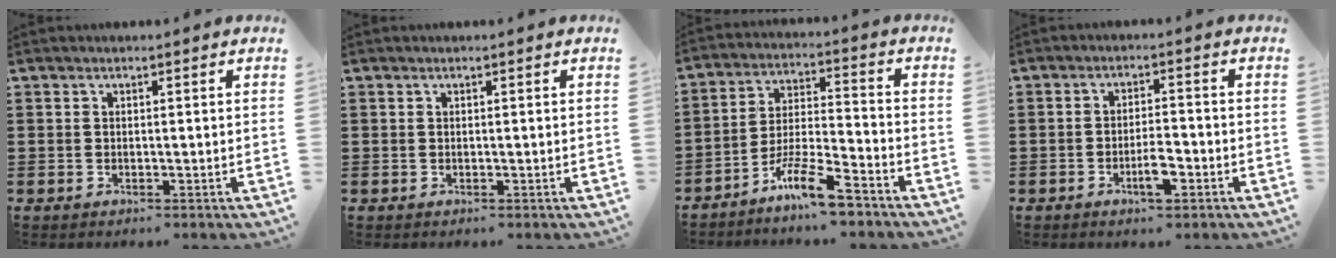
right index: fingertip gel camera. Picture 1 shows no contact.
{"total": 0.0}
{"total": 9.0, "force": [-7.2, 1.0, 5.3], "torque": [-0.107, 0.008, -0.139]}
{"total": 4.4, "force": [-2.0, 1.3, 3.7], "torque": [-0.067, 0.003, -0.037]}